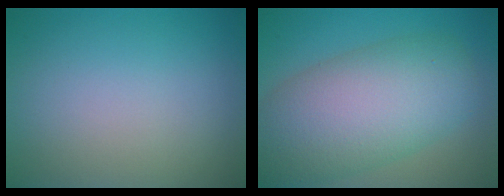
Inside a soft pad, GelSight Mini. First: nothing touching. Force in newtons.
{"total": 10.0, "press": 10.0, "slide": 0.8}